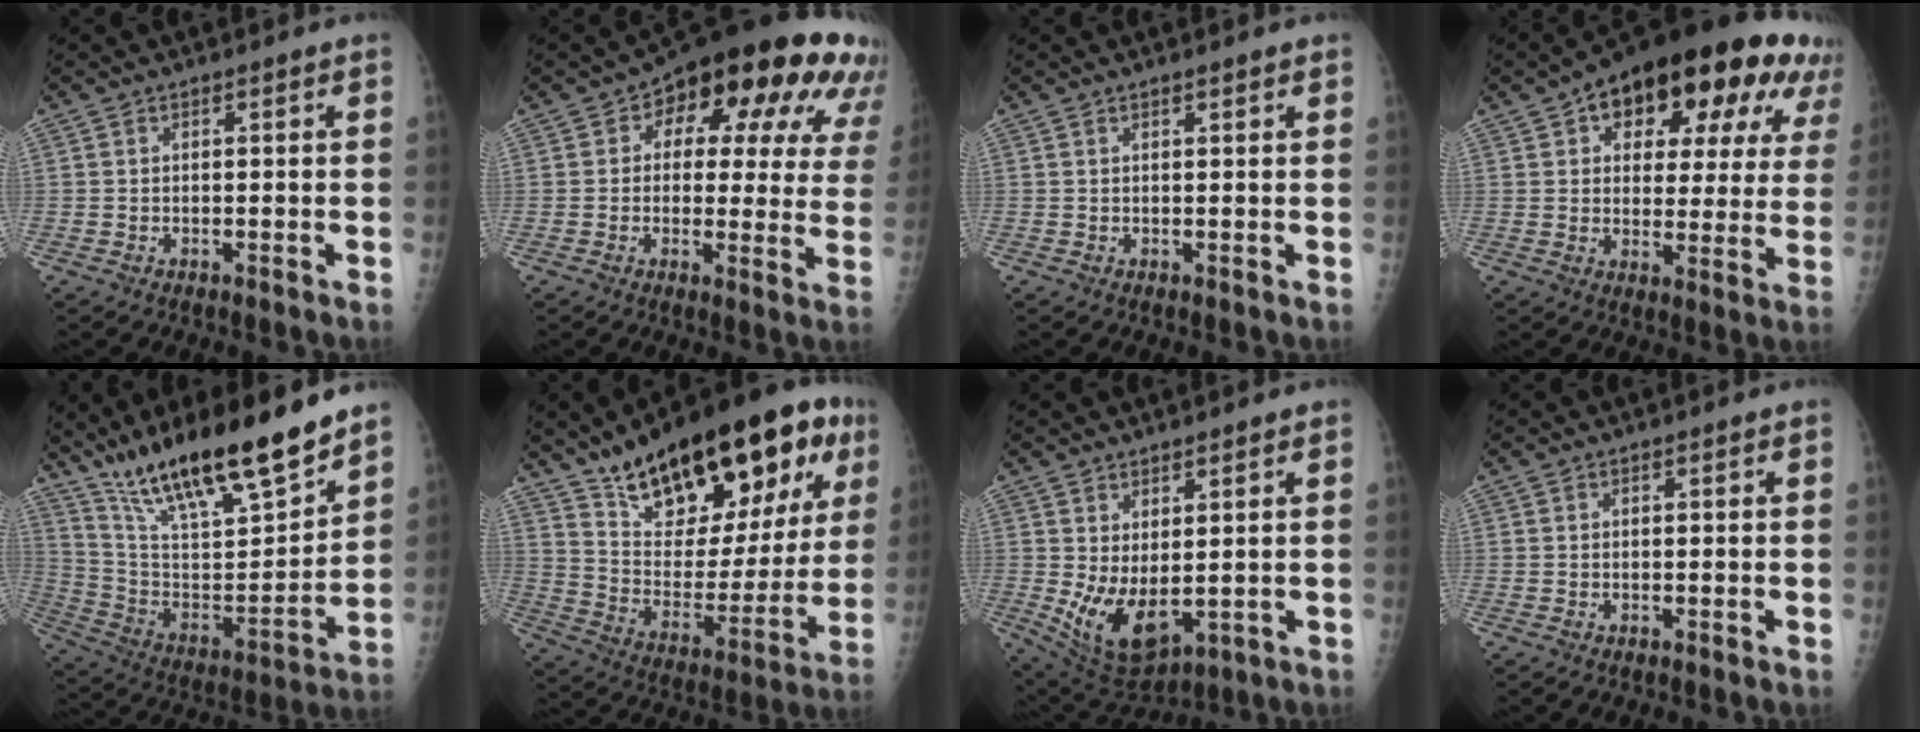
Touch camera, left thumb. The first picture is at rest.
{"total": 21.7, "force": [9.6, 10.9, 16.2], "torque": [-0.167, 0.006, 0.113]}
{"total": 1.0, "force": [0.7, 0.2, 0.6], "torque": [-0.005, 0.000, 0.010]}
{"total": 24.6, "force": [12.6, 12.0, 17.3], "torque": [-0.199, 0.011, 0.168]}
{"total": 24.8, "force": [18.5, 5.4, 15.6], "torque": [-0.245, -0.073, 0.327]}
{"total": 30.9, "force": [17.2, 12.4, 22.4], "torque": [-0.311, -0.032, 0.277]}
{"total": 10.1, "force": [0.5, 5.3, 8.6], "torque": [-0.141, -0.022, 0.035]}
{"total": 0.0}